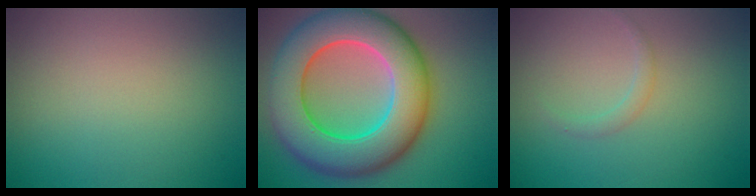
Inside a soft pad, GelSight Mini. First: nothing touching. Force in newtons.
{"total": 12.9, "press": 12.9, "slide": 0.4}
{"total": 1.0, "press": 1.0, "slide": 0.0}